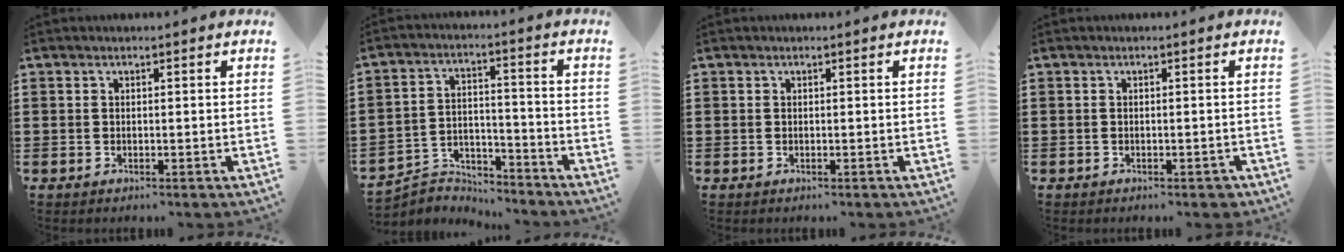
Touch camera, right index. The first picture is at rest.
{"total": 5.1, "force": [-5.0, 1.0, 0.4], "torque": [-0.018, 0.009, -0.103]}
{"total": 0.0}
{"total": 0.9, "force": [-0.6, 0.5, 0.3], "torque": [-0.009, -0.002, -0.013]}